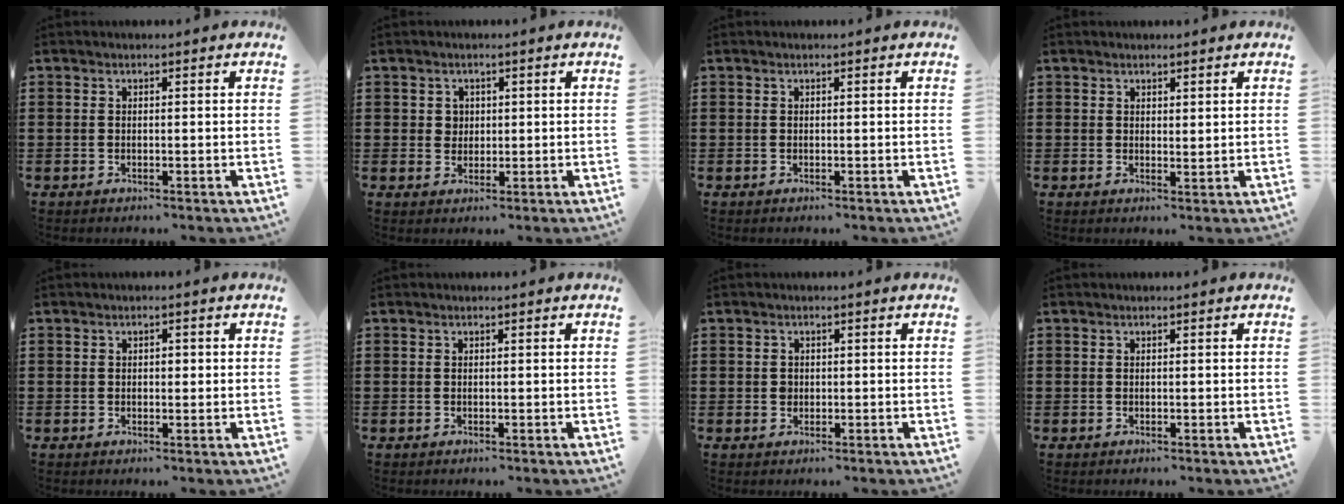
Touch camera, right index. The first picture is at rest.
{"total": 1.8, "force": [0.6, 1.6, 0.5], "torque": [-0.017, 0.007, 0.012]}
{"total": 0.0}
{"total": 1.1, "force": [1.1, 0.2, 0.1], "torque": [-0.003, 0.000, 0.021]}
{"total": 1.0, "force": [0.1, 0.6, 0.8], "torque": [-0.015, 0.005, 0.000]}
{"total": 0.0}
{"total": 1.0, "force": [0.0, 0.9, 0.5], "torque": [-0.012, 0.004, 0.000]}
{"total": 0.0}